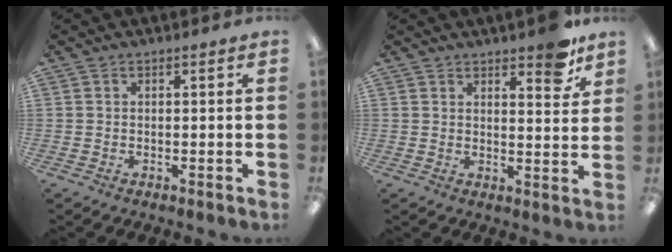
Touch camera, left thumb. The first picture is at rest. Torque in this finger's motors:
{"motor_torque": [0.89, 0.35, 0.77, -0.82, 0.04]}